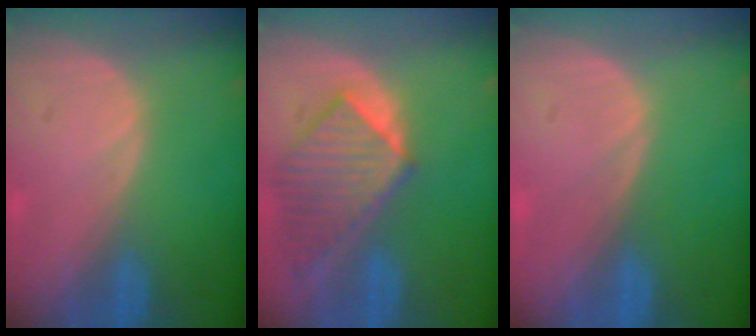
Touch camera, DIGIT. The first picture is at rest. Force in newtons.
{"total": 8.3, "press": 7.6, "slide": 3.4}
{"total": 0.0}